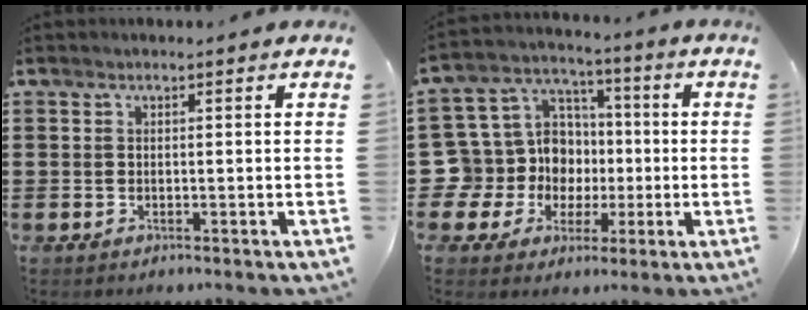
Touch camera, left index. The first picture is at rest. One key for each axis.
{"total": 11.5, "fx": -0.1, "fy": 10.9, "fz": 3.7, "tx": -0.130, "ty": -0.009, "tz": 0.005}